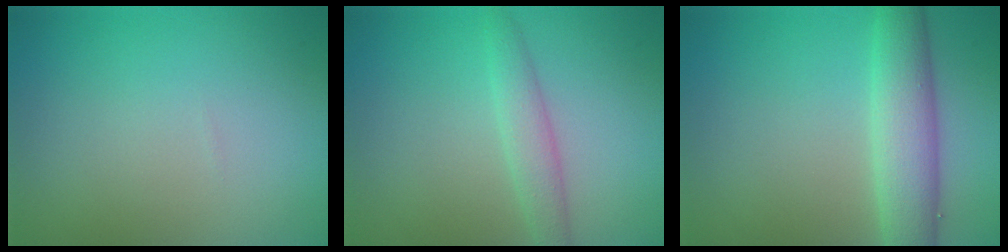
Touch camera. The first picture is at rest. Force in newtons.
{"total": 2.2, "press": 2.2, "slide": 0.0}
{"total": 4.8, "press": 4.8, "slide": 0.1}